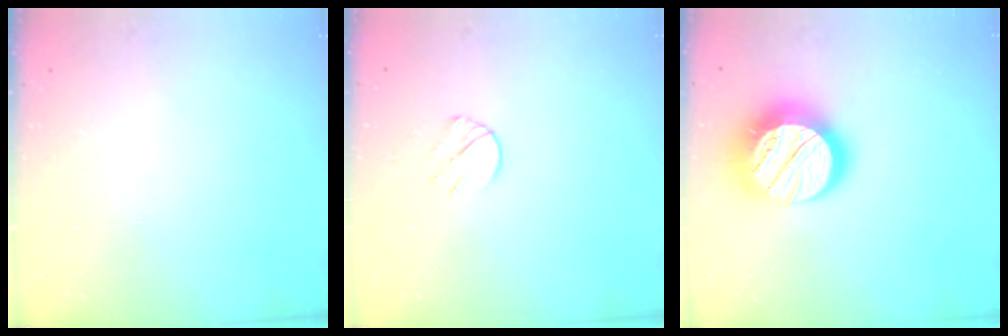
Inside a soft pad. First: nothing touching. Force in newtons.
{"total": 5.8, "press": 5.7, "slide": 1.0}
{"total": 21.1, "press": 21.1, "slide": 1.7}